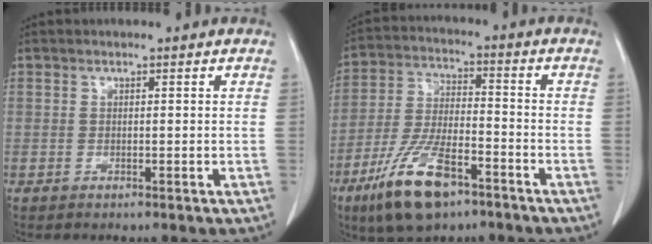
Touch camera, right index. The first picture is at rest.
{"total": 13.2, "force": [-7.9, 4.1, 9.7], "torque": [-0.201, -0.015, -0.143]}